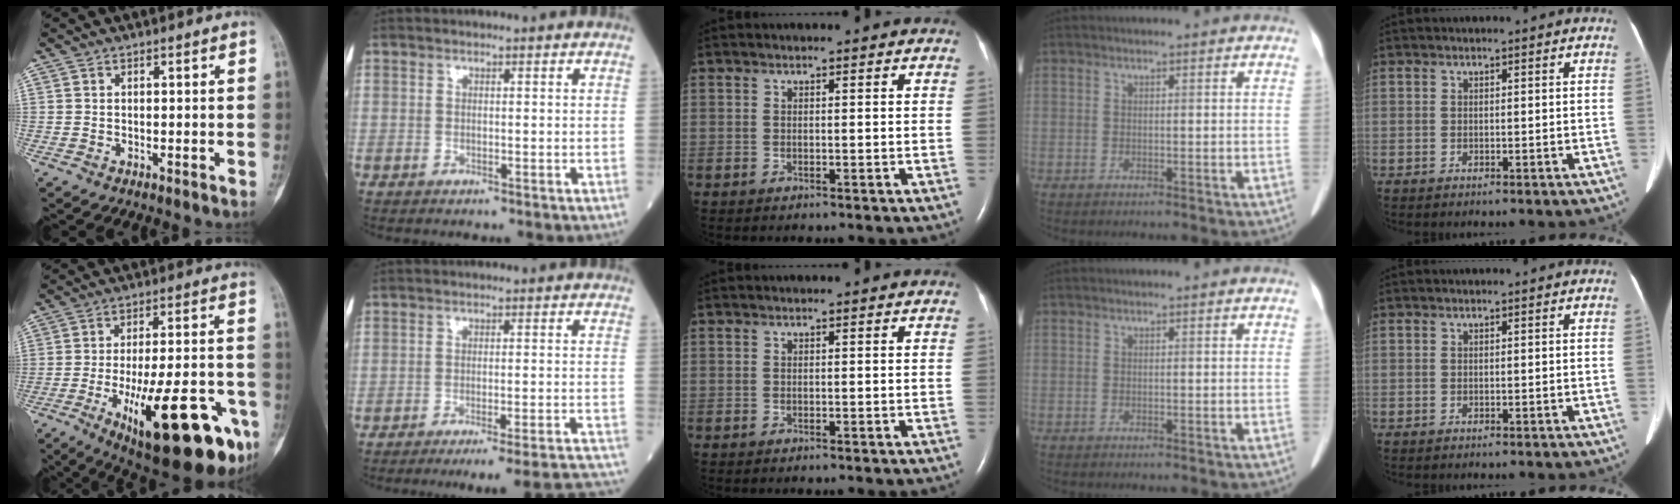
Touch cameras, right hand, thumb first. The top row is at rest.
{"thumb": {"total": 26.1, "force": [-10.6, 8.3, 22.4], "torque": [-0.276, 0.026, -0.139]}, "index": {"total": 18.6, "force": [-17.8, -1.1, 5.4], "torque": [-0.019, -0.008, -0.218]}}